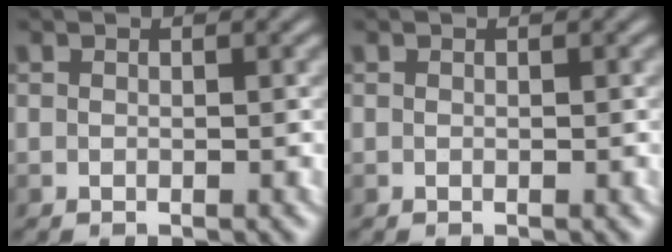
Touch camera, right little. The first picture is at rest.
{"total": 0.0}